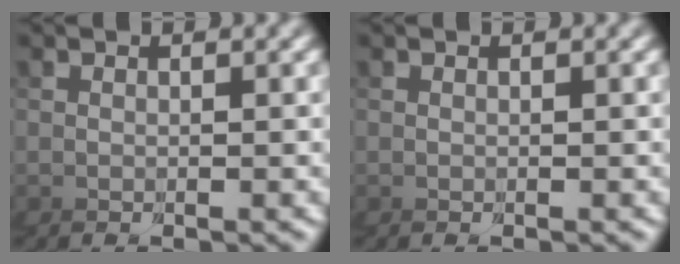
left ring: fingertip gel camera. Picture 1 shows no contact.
{"total": 0.0}